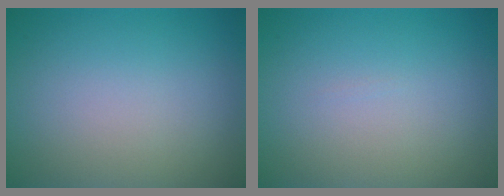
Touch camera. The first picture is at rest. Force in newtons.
{"total": 0.0}